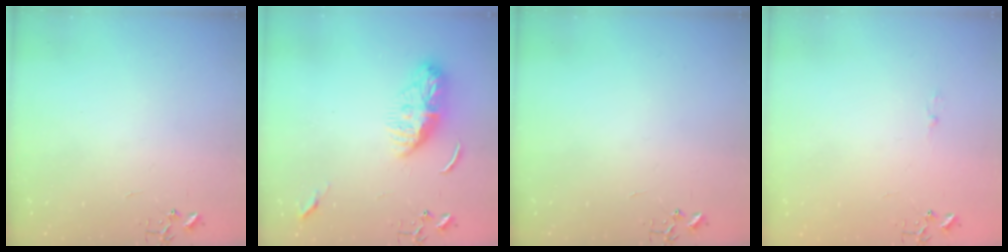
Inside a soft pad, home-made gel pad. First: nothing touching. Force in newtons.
{"total": 12.5, "press": 12.5, "slide": 1.1}
{"total": 0.0}
{"total": 3.4, "press": 3.4, "slide": 0.5}